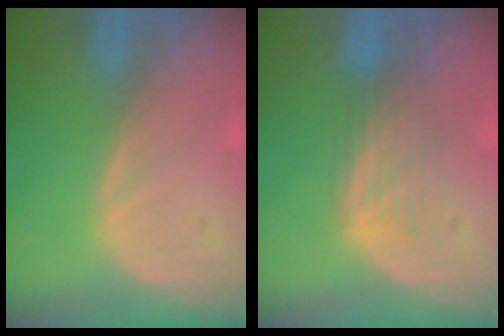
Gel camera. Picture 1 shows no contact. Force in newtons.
{"total": 4.4, "press": 3.7, "slide": 2.3}